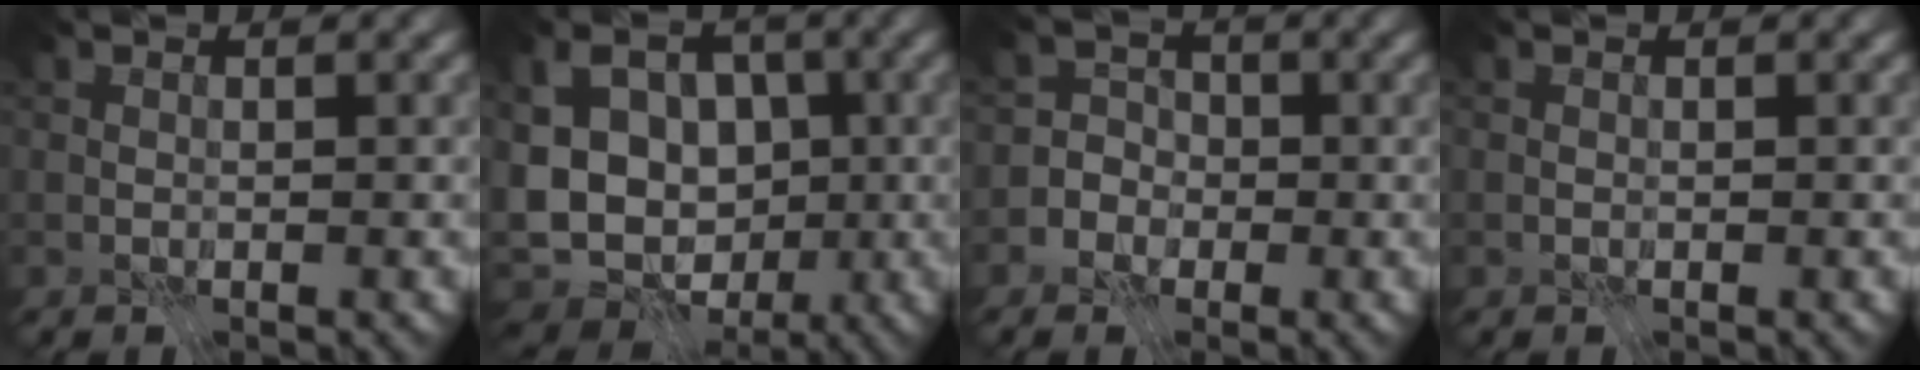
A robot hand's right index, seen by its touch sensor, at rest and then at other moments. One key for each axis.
{"total": 12.5, "fx": -1.3, "fy": 9.2, "fz": 8.3, "tx": -0.105, "ty": 0.019, "tz": -0.036}
{"total": 3.9, "fx": -1.9, "fy": 3.3, "fz": 0.4, "tx": 0.026, "ty": 0.012, "tz": -0.059}
{"total": 0.0}